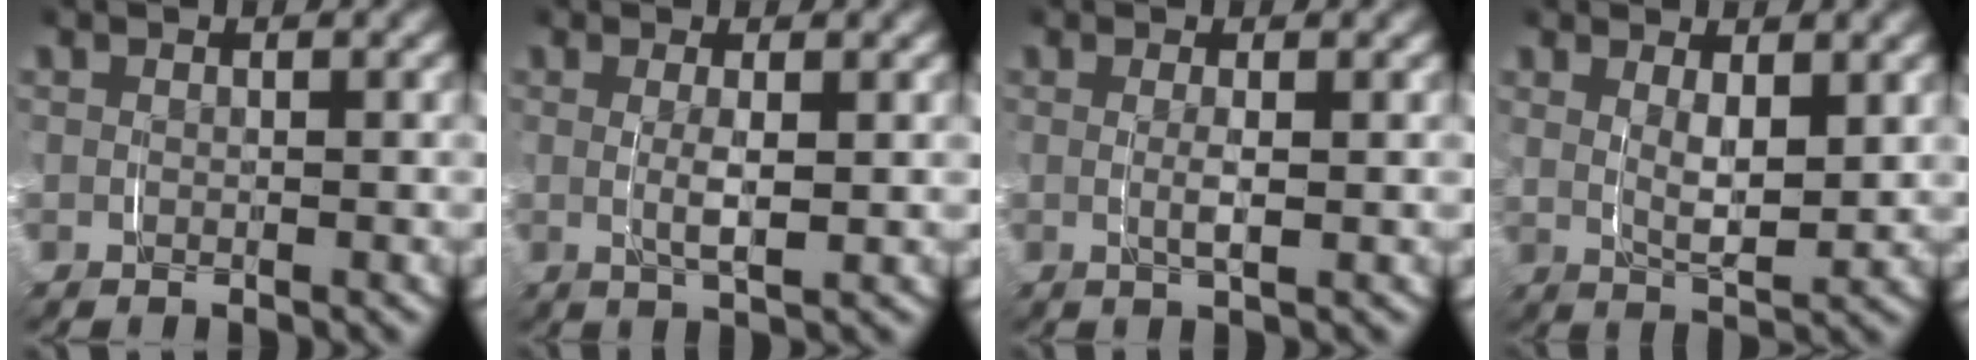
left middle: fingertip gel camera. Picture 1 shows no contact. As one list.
[{"total": 2.3, "force": [0.2, 0.2, 2.3], "torque": [-0.041, -0.008, 0.009]}, {"total": 1.5, "force": [0.0, -0.1, 1.5], "torque": [-0.029, -0.006, 0.005]}, {"total": 3.4, "force": [1.2, 1.1, 3.0], "torque": [-0.052, -0.012, 0.025]}]